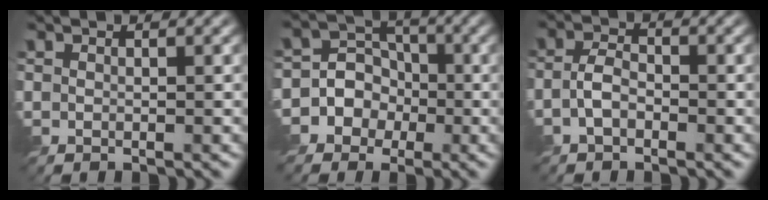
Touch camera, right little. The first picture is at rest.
{"total": 6.8, "force": [-2.6, 6.2, 1.2], "torque": [-0.002, 0.019, -0.070]}
{"total": 2.5, "force": [-1.3, 1.4, 1.6], "torque": [-0.035, 0.006, -0.032]}